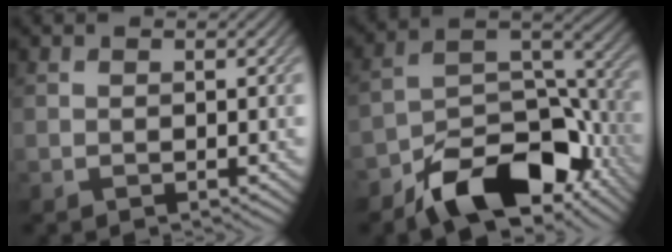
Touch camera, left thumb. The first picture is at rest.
{"total": 13.7, "force": [-9.3, 6.4, 7.9], "torque": [-0.120, -0.009, -0.168]}